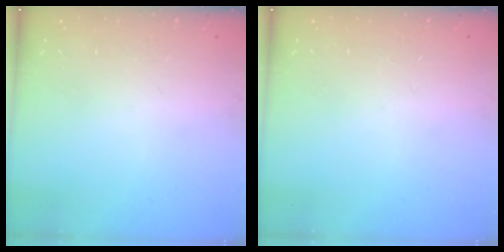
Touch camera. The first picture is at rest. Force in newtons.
{"total": 0.0}